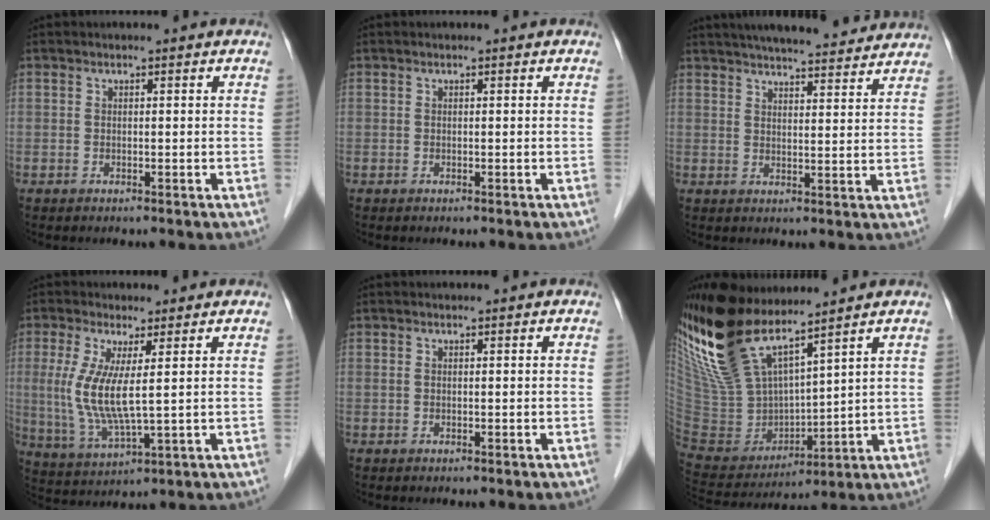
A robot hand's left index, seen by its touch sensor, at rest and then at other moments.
{"total": 0.0}
{"total": 18.3, "force": [16.6, 2.5, 7.3], "torque": [-0.106, 0.031, 0.220]}
{"total": 8.2, "force": [1.2, 1.1, 8.0], "torque": [-0.188, -0.014, 0.029]}
{"total": 0.0}
{"total": 20.3, "force": [15.4, 5.7, 12.0], "torque": [-0.268, 0.003, 0.308]}